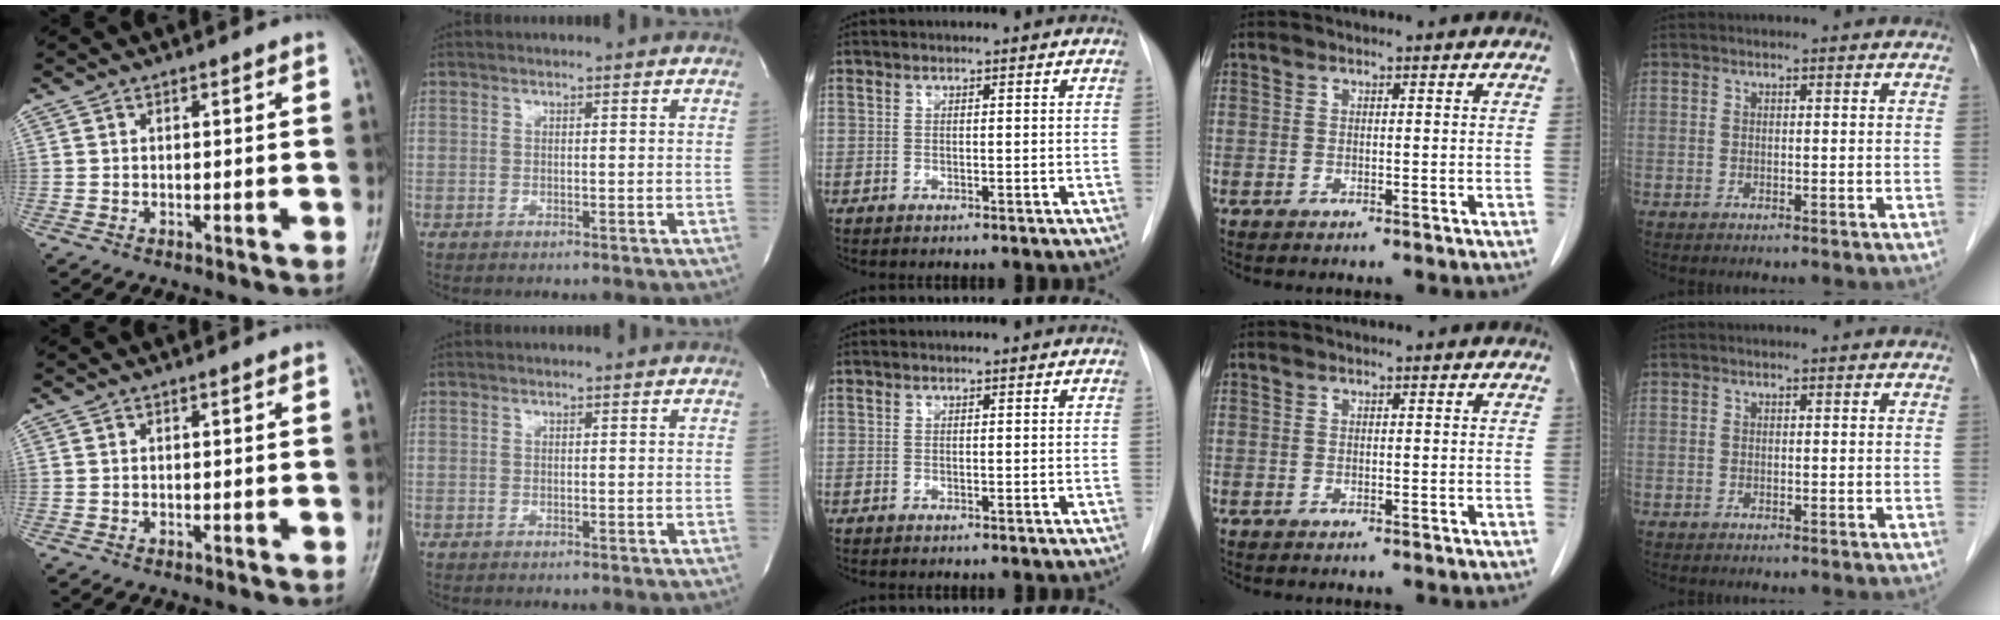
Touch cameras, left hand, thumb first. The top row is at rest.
{}